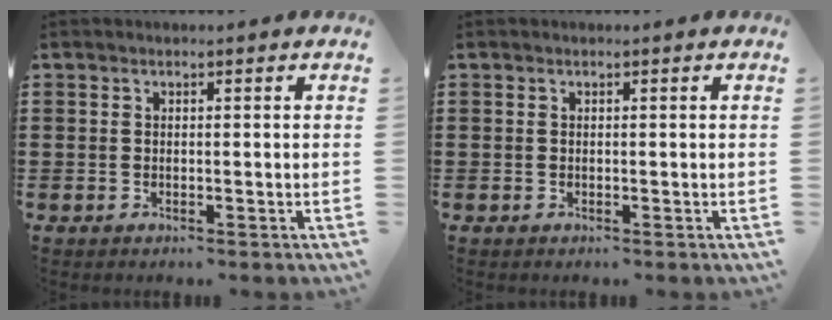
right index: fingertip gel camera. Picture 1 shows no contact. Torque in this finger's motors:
{"motor_torque": [0.00, 0.00, 0.00, 0.00]}